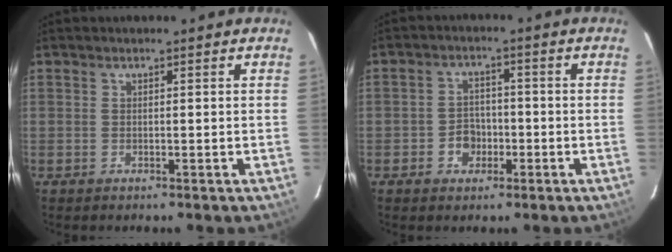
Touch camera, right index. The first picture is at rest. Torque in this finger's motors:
{"motor_torque": [0.63, 0.52, 0.05, 0.01]}